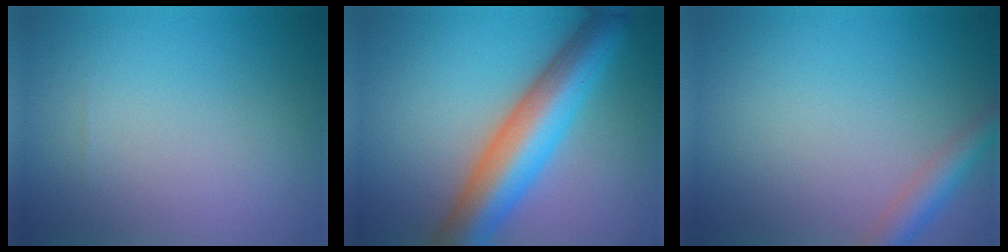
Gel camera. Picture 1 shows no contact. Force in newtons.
{"total": 9.5, "press": 9.5, "slide": 0.3}
{"total": 2.9, "press": 2.9, "slide": 0.2}